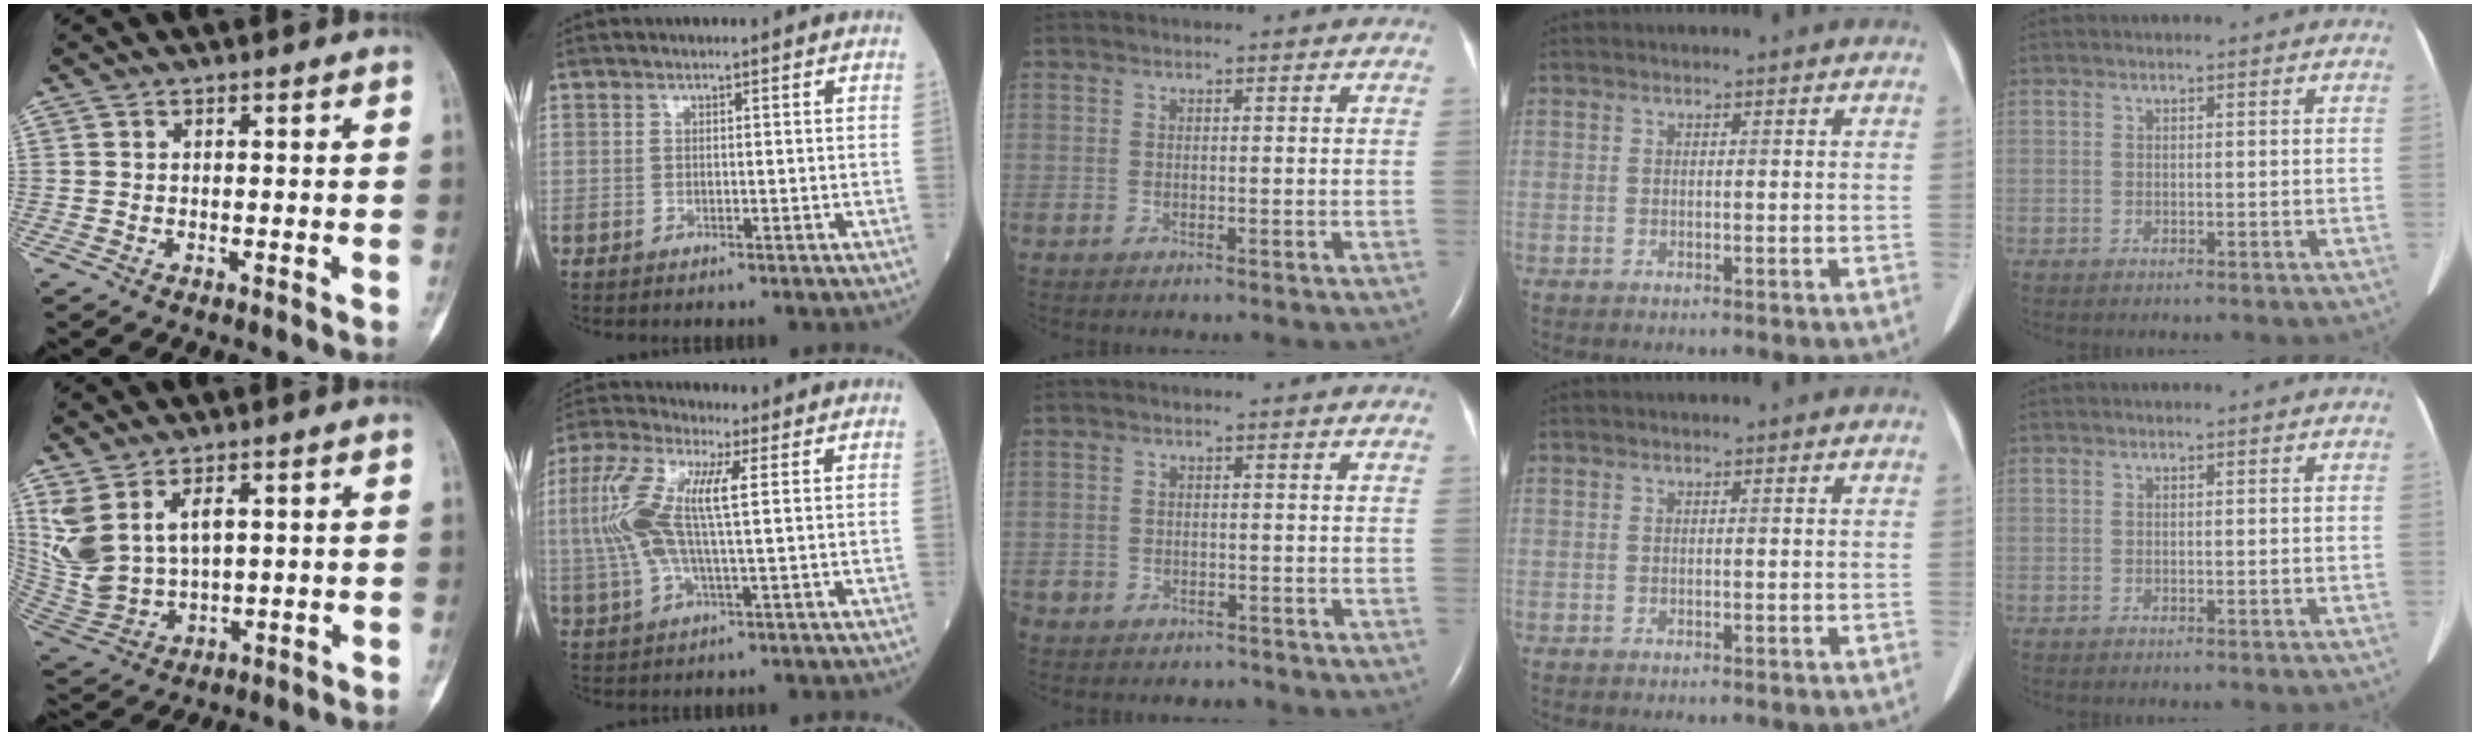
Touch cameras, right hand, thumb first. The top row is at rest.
{"thumb": {"total": 11.5, "force": [4.4, 6.8, 8.2], "torque": [-0.170, -0.014, 0.111]}, "index": {"total": 11.5, "force": [1.8, 2.5, 11.1], "torque": [-0.259, 0.020, 0.032]}, "middle": {"total": 4.3, "force": [-3.4, 2.6, 0.3], "torque": [-0.009, 0.006, -0.054]}}